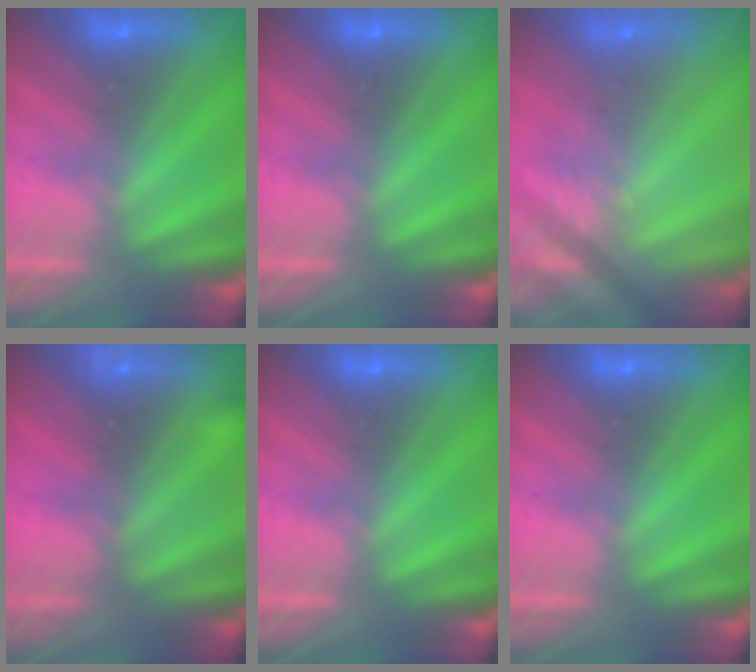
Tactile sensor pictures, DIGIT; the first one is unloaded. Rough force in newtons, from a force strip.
{"total": 0.0}
{"total": 2.4}
{"total": 2.4}
{"total": 0.0}
{"total": 0.0}